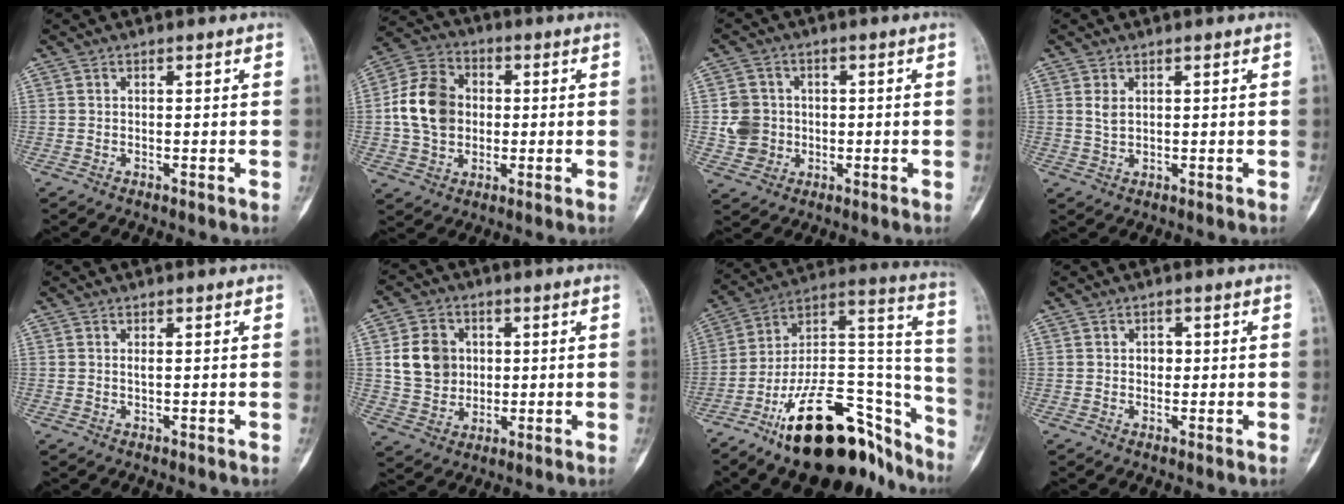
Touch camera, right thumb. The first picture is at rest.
{"total": 12.6, "force": [0.2, 9.9, 7.8], "torque": [-0.125, 0.018, -0.001]}
{"total": 6.5, "force": [-0.3, 6.2, 2.0], "torque": [-0.016, 0.007, -0.003]}
{"total": 1.1, "force": [0.4, 0.6, 0.9], "torque": [-0.014, 0.001, 0.012]}
{"total": 0.6, "force": [0.2, 0.2, 0.5], "torque": [-0.013, -0.001, 0.005]}
{"total": 10.0, "force": [1.6, 8.5, 4.9], "torque": [-0.058, -0.002, 0.034]}
{"total": 28.7, "force": [-19.3, 11.8, 17.8], "torque": [-0.195, 0.122, -0.314]}
{"total": 1.8, "force": [0.2, 1.5, 1.1], "torque": [-0.003, 0.003, 0.000]}